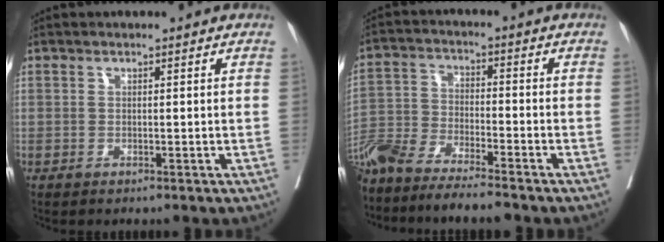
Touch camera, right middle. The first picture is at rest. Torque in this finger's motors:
{"motor_torque": [0.66, -0.64, 0.38, 0.21]}